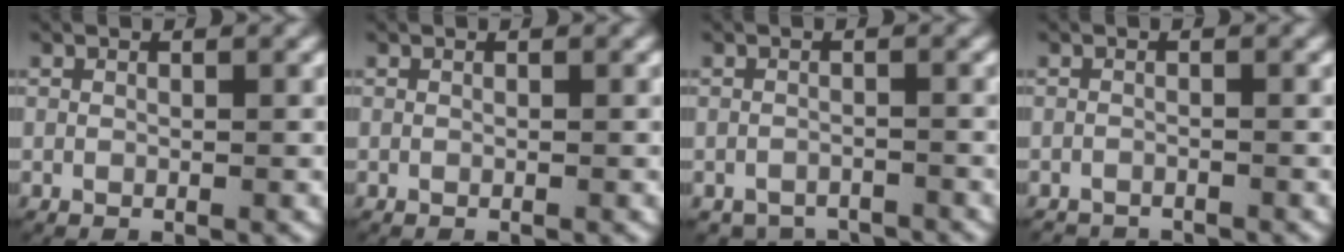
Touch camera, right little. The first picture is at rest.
{"total": 0.0}
{"total": 3.2, "force": [-3.0, 1.2, 0.0], "torque": [0.004, -0.009, -0.049]}
{"total": 1.5, "force": [-1.5, 0.1, -0.1], "torque": [-0.004, -0.009, -0.023]}